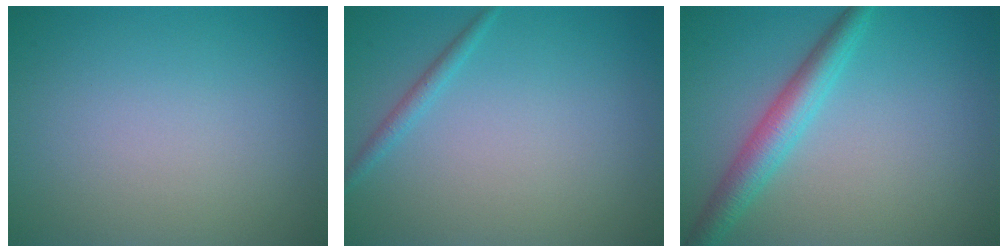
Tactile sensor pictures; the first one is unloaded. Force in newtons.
{"total": 1.2, "press": 1.2, "slide": 0.0}
{"total": 3.8, "press": 3.8, "slide": 0.1}